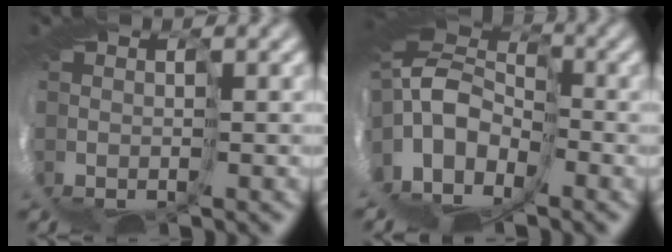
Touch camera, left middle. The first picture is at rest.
{"total": 7.4, "force": [1.8, 4.4, 5.7], "torque": [-0.119, 0.009, 0.029]}